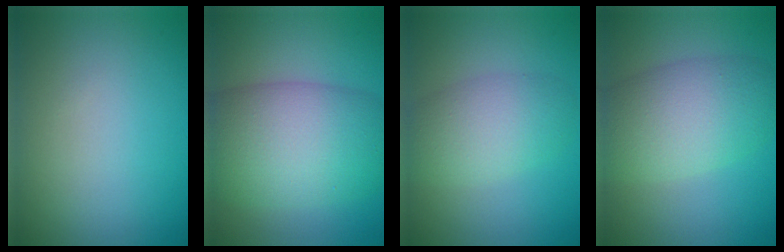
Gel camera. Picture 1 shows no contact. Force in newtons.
{"total": 10.9, "press": 10.9, "slide": 0.4}
{"total": 4.8, "press": 4.7, "slide": 0.2}
{"total": 7.0, "press": 7.0, "slide": 0.4}